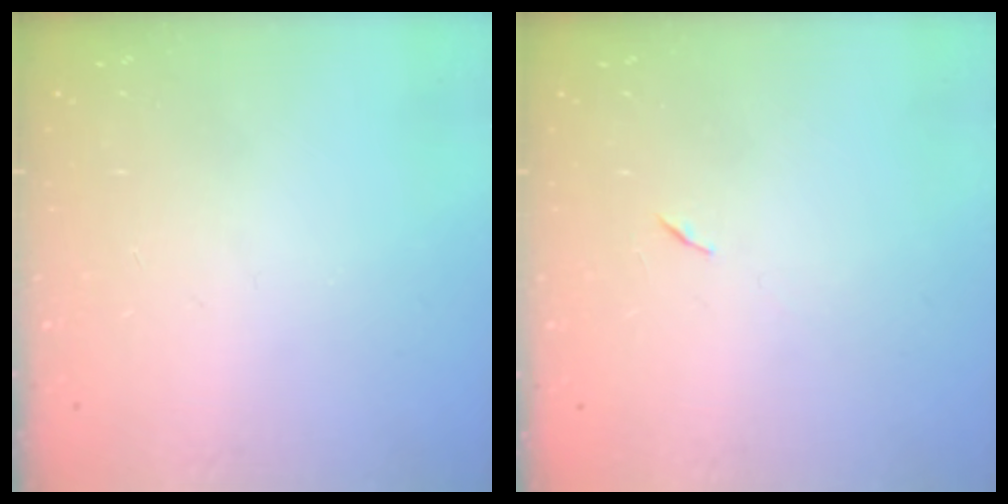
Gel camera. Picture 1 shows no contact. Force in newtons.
{"total": 5.3, "press": 4.8, "slide": 2.2}